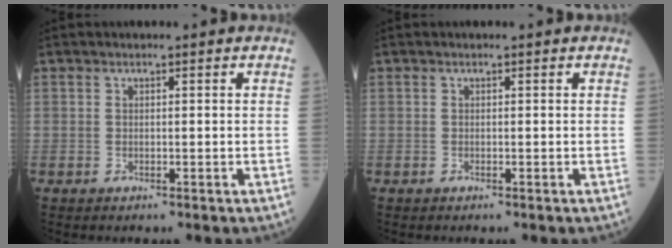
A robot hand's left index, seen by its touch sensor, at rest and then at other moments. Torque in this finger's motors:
{"motor_torque": [-0.16, 0.03, -0.02, -0.01]}